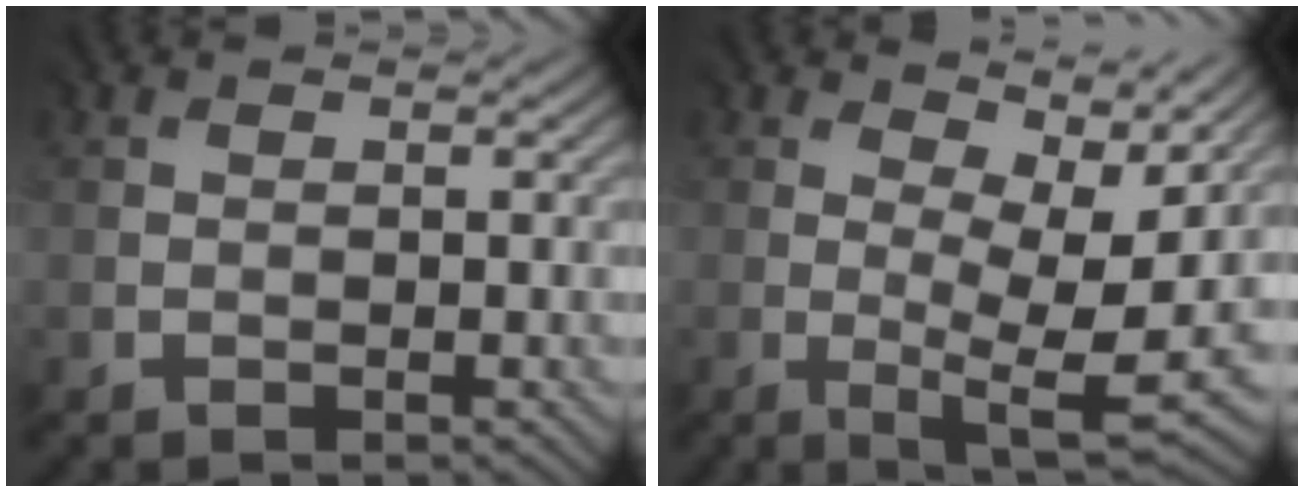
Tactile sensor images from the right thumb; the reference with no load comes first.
{"total": 8.3, "force": [2.5, 3.1, 7.3], "torque": [-0.124, -0.011, 0.049]}